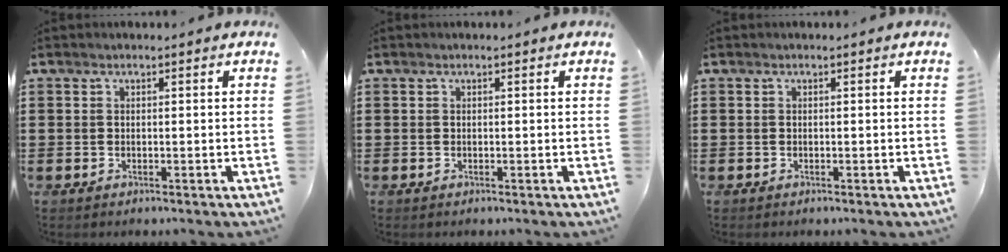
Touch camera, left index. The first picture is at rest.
{"total": 0.0}
{"total": 0.0}